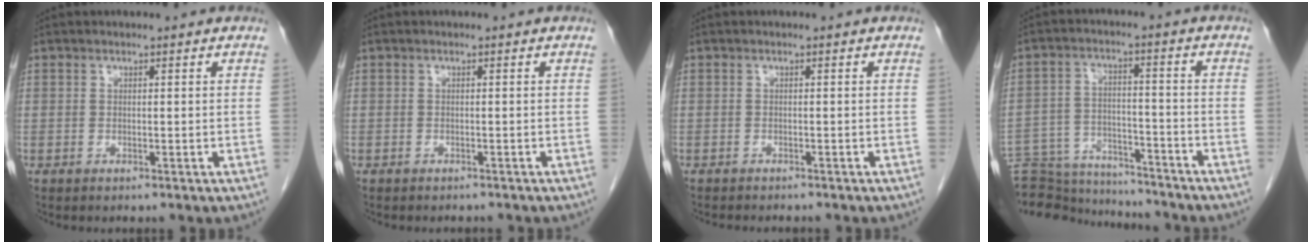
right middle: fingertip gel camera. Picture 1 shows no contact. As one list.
[{"total": 2.6, "force": [-2.4, 0.9, 0.7], "torque": [-0.013, -0.003, -0.028]}, {"total": 4.0, "force": [-3.6, 0.9, 1.5], "torque": [-0.022, -0.006, -0.046]}, {"total": 19.3, "force": [-18.3, 3.6, 5.1], "torque": [-0.118, 0.004, -0.272]}]